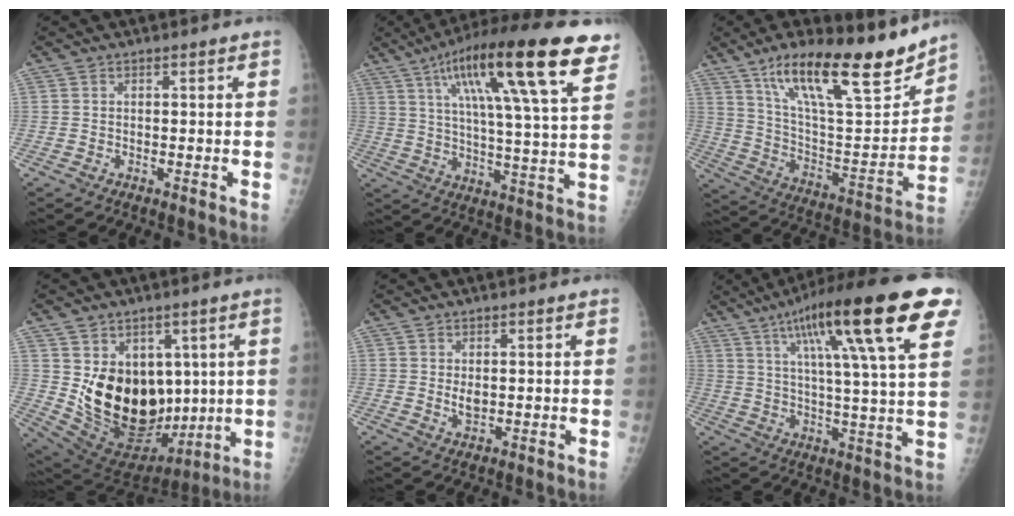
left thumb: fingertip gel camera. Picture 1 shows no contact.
{"total": 25.0, "force": [13.1, 4.3, 20.9], "torque": [-0.319, -0.017, 0.200]}
{"total": 25.1, "force": [17.2, 6.8, 17.0], "torque": [-0.242, -0.065, 0.292]}
{"total": 19.8, "force": [2.5, 13.6, 14.1], "torque": [-0.193, -0.040, 0.084]}
{"total": 2.6, "force": [0.5, 1.5, 2.1], "torque": [-0.028, -0.009, 0.013]}
{"total": 24.9, "force": [11.8, 4.1, 21.5], "torque": [-0.324, -0.003, 0.172]}